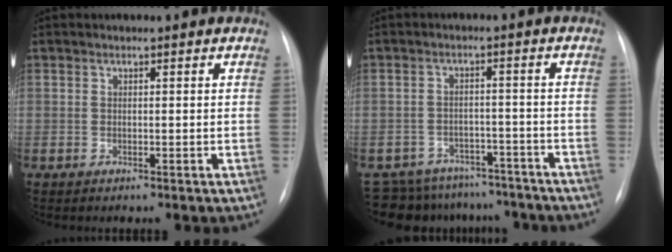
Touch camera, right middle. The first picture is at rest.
{"total": 12.8, "force": [-11.5, 5.4, 1.6], "torque": [-0.024, 0.015, -0.144]}